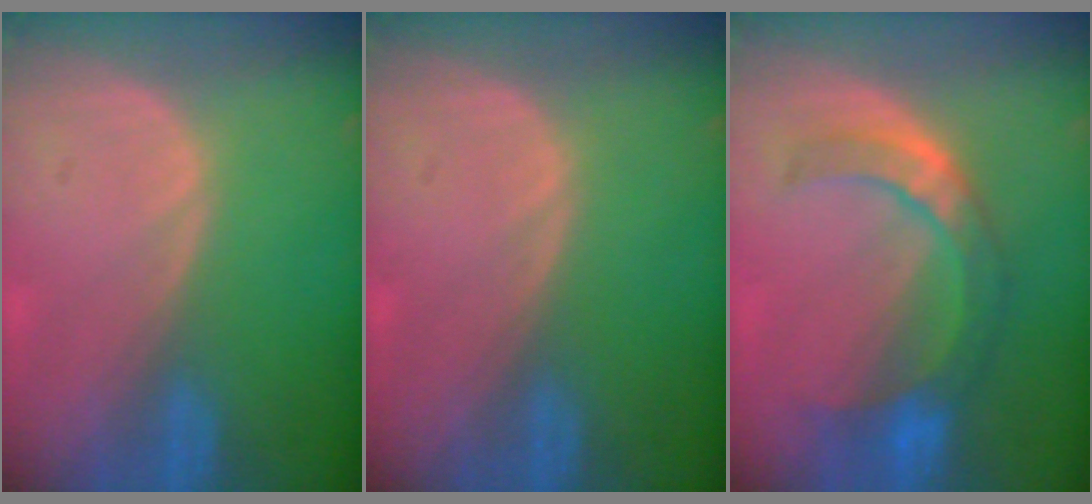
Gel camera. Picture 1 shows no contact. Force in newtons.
{"total": 0.0}
{"total": 7.5, "press": 7.2, "slide": 1.8}